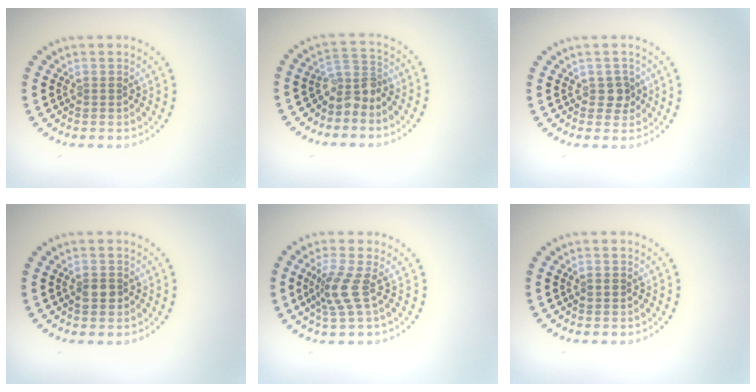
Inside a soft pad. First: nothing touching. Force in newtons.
{"total": 2.6, "press": 1.8, "slide": 1.8}
{"total": 1.5, "press": 1.3, "slide": 0.7}
{"total": 1.6, "press": 1.5, "slide": 0.3}
{"total": 2.8, "press": 2.0, "slide": 2.0}
{"total": 0.9, "press": 0.9, "slide": 0.1}